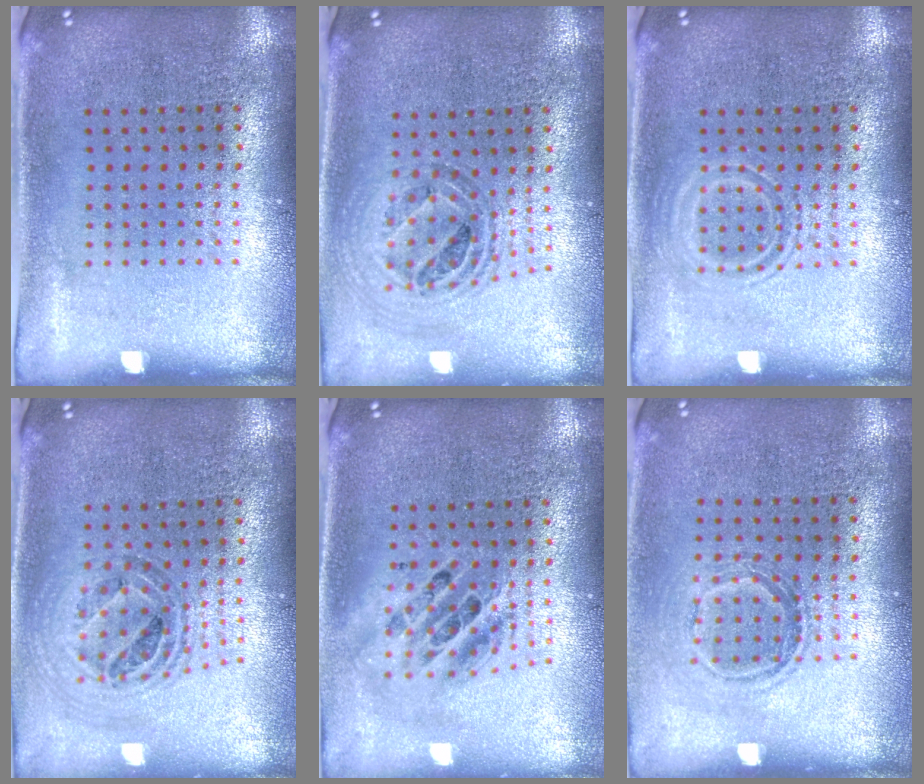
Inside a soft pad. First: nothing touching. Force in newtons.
{"total": 1.0, "press": 1.0, "slide": 0.1}
{"total": 1.9, "press": 1.9, "slide": 0.3}
{"total": 1.0, "press": 1.0, "slide": 0.1}
{"total": 1.8, "press": 1.5, "slide": 1.1}
{"total": 1.2, "press": 1.0, "slide": 0.6}